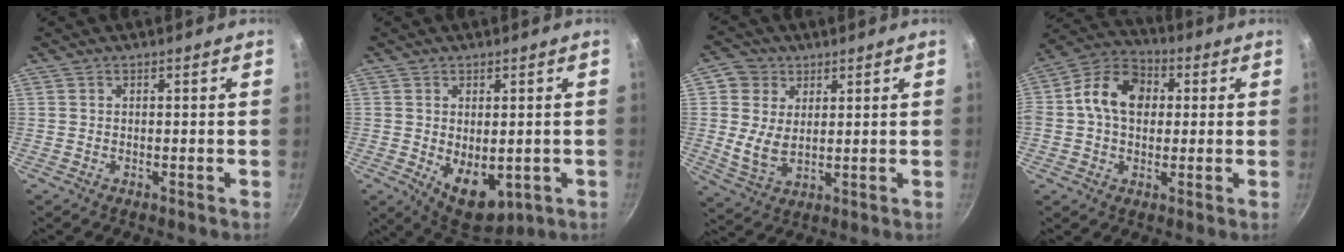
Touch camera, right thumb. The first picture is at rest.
{"total": 9.2, "force": [-1.4, 5.7, 7.1], "torque": [-0.085, -0.016, 0.000]}
{"total": 8.1, "force": [2.2, 6.5, 4.3], "torque": [-0.058, -0.017, 0.044]}
{"total": 12.3, "force": [1.4, 9.4, 7.9], "torque": [-0.108, 0.021, 0.002]}